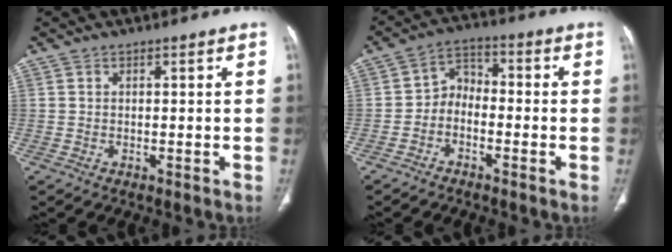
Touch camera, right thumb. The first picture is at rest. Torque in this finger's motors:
{"motor_torque": [0.01, 0.01, -0.23, -0.03, 0.08]}